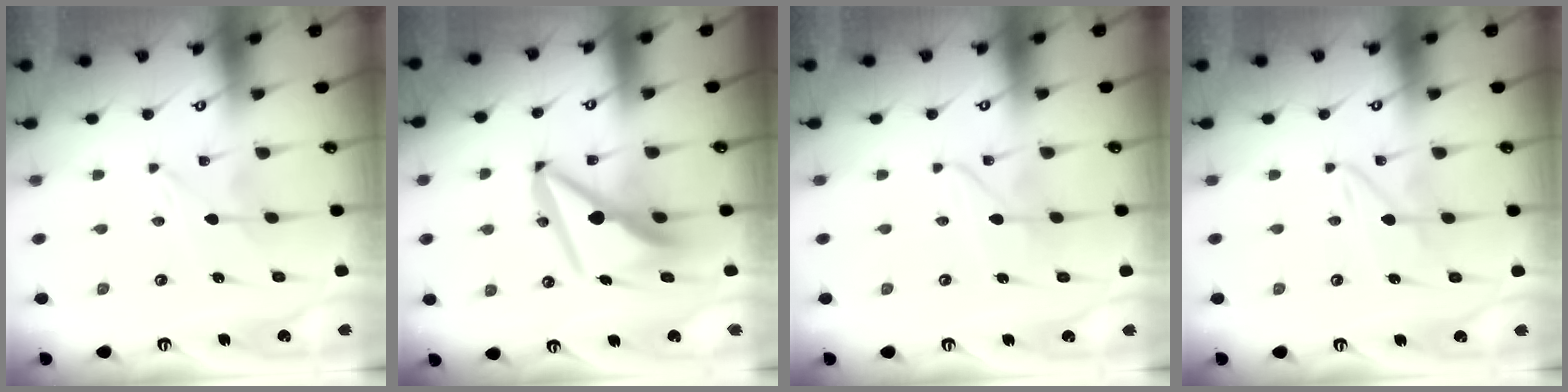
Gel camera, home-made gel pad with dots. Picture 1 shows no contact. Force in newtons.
{"total": 11.9, "press": 11.7, "slide": 1.6}
{"total": 2.1, "press": 2.1, "slide": 0.2}
{"total": 1.5, "press": 1.5, "slide": 0.1}